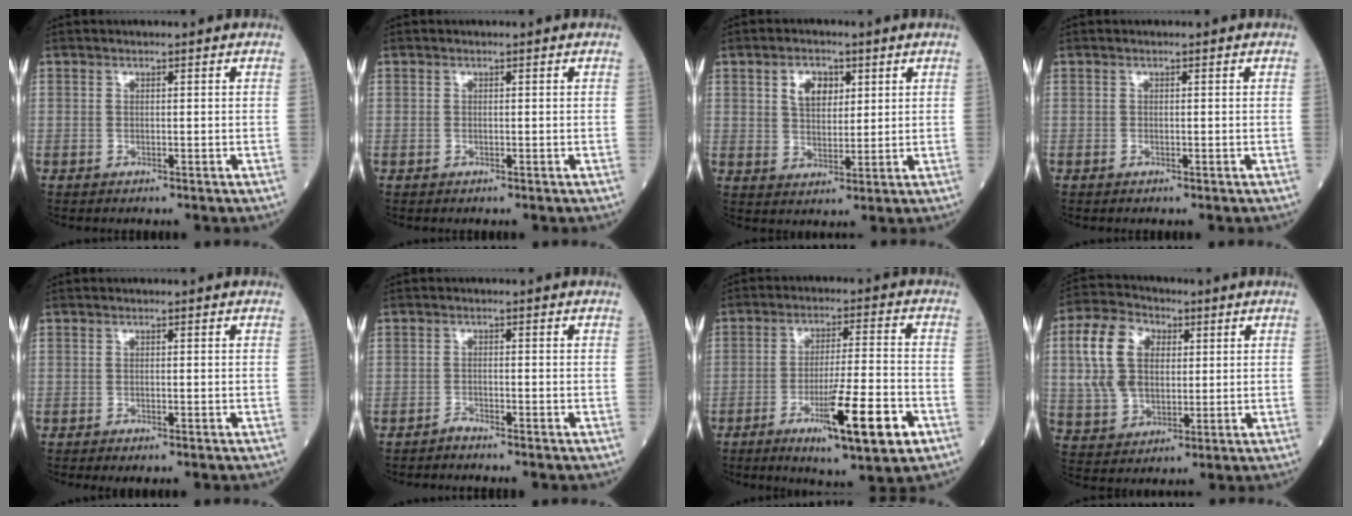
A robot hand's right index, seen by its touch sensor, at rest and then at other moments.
{"total": 0.0}
{"total": 5.3, "force": [2.3, 3.2, 3.5], "torque": [-0.064, 0.008, 0.046]}
{"total": 0.0}
{"total": 1.1, "force": [-0.8, 0.1, 0.7], "torque": [-0.008, -0.003, -0.010]}
{"total": 1.0, "force": [-1.0, -0.2, 0.0], "torque": [0.002, -0.002, -0.016]}
{"total": 12.6, "force": [-5.7, 0.7, 11.3], "torque": [-0.184, -0.020, -0.086]}
{"total": 11.3, "force": [3.0, 7.6, 7.8], "torque": [-0.186, 0.030, 0.061]}